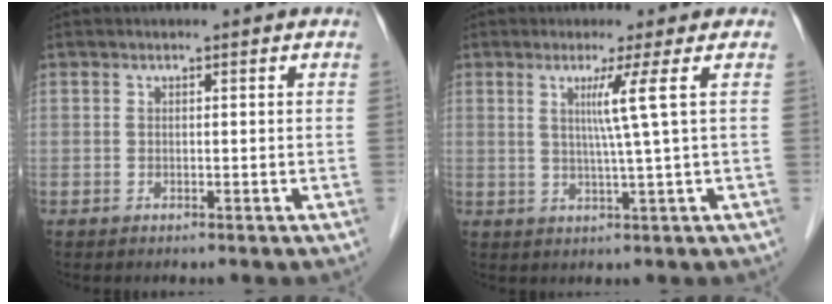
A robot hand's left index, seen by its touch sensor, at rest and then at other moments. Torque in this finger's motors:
{"motor_torque": [0.26, -0.09, 0.18, 0.05]}